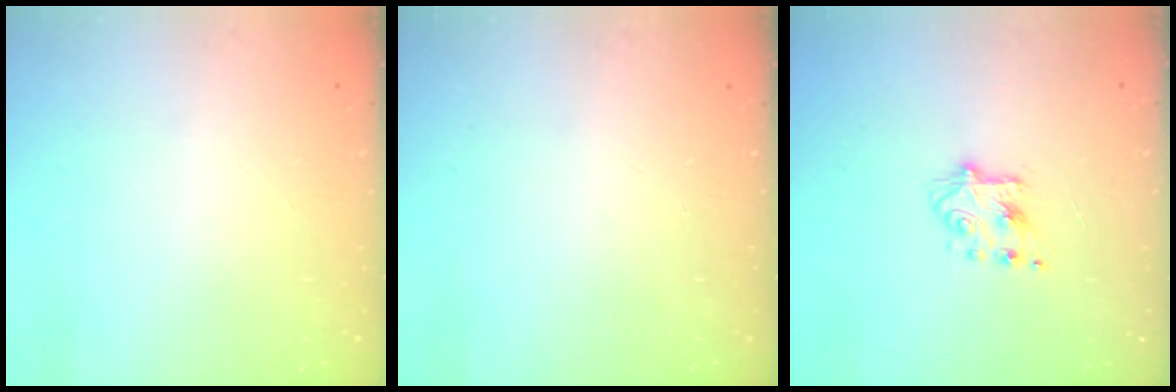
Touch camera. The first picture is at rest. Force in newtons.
{"total": 0.0}
{"total": 6.4, "press": 6.4, "slide": 0.5}